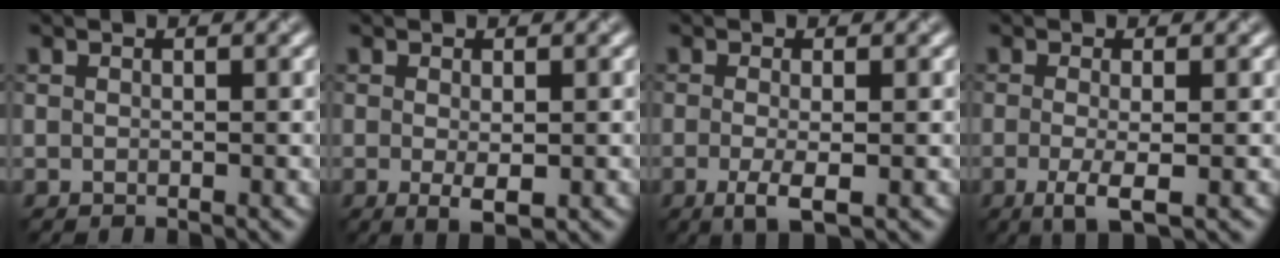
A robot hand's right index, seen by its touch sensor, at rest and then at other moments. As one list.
[{"total": 1.5, "force": [-0.6, 0.0, 1.4], "torque": [-0.028, -0.002, 0.003]}, {"total": 2.4, "force": [-1.2, 0.2, 2.1], "torque": [-0.046, -0.003, -0.011]}, {"total": 2.7, "force": [-1.3, 0.3, 2.4], "torque": [-0.051, -0.003, -0.013]}]